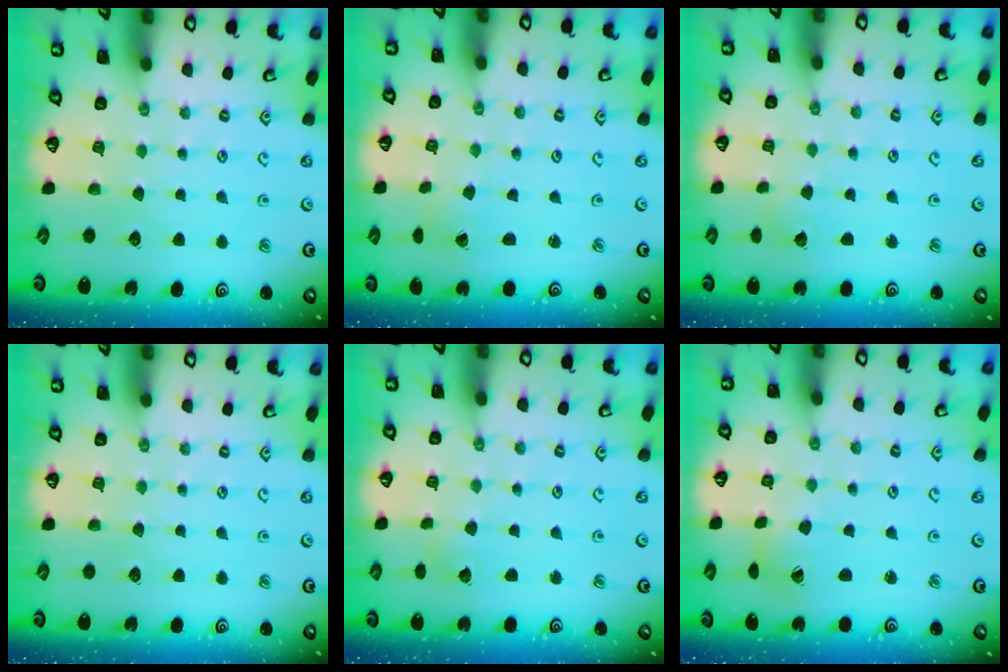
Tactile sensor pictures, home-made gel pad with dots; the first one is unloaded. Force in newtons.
{"total": 0.8, "press": 0.7, "slide": 0.1}
{"total": 2.8, "press": 2.8, "slide": 0.3}
{"total": 0.0}
{"total": 2.8, "press": 2.8, "slide": 0.2}
{"total": 2.9, "press": 2.9, "slide": 0.4}